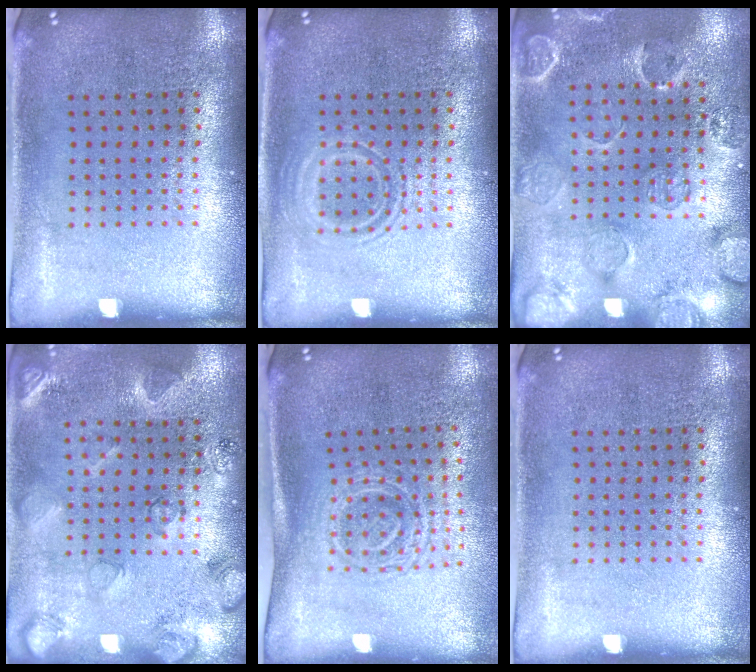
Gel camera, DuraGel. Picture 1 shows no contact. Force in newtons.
{"total": 1.0, "press": 1.0, "slide": 0.2}
{"total": 2.5, "press": 1.8, "slide": 1.8}
{"total": 2.1, "press": 2.0, "slide": 0.7}
{"total": 1.7, "press": 1.3, "slide": 1.1}
{"total": 0.0}